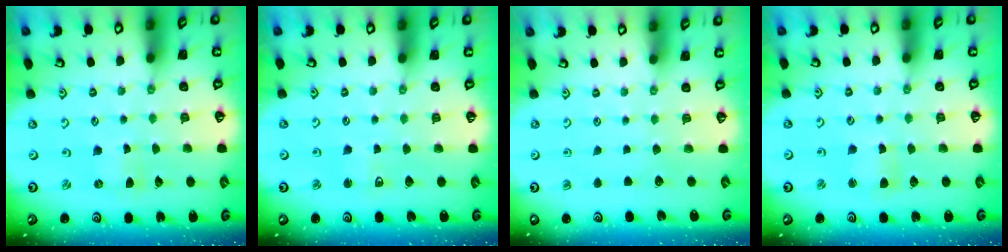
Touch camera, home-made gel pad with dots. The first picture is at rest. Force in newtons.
{"total": 3.5, "press": 3.4, "slide": 0.6}
{"total": 0.0}
{"total": 2.8, "press": 2.8, "slide": 0.3}